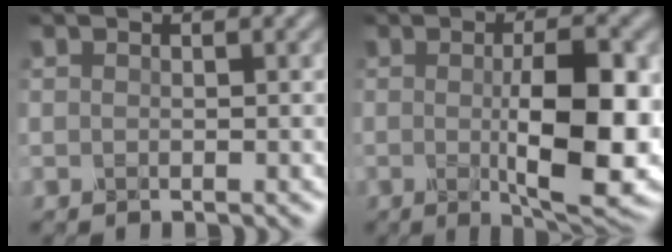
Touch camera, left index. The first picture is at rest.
{"total": 10.2, "force": [-0.7, 3.1, 9.7], "torque": [-0.141, -0.015, -0.005]}